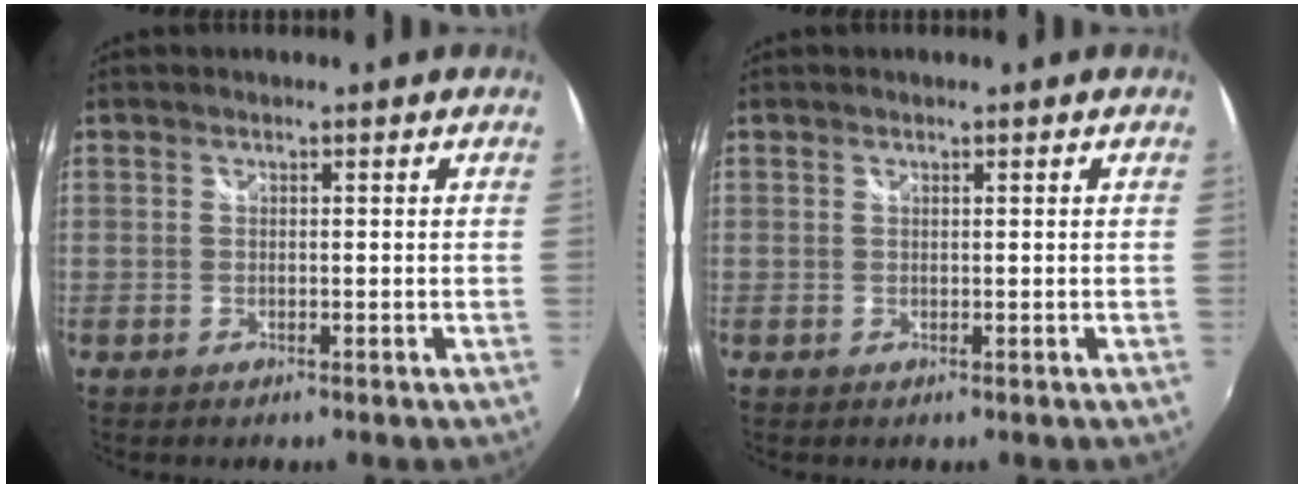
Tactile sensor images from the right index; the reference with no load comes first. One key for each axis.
{"total": 0.0}